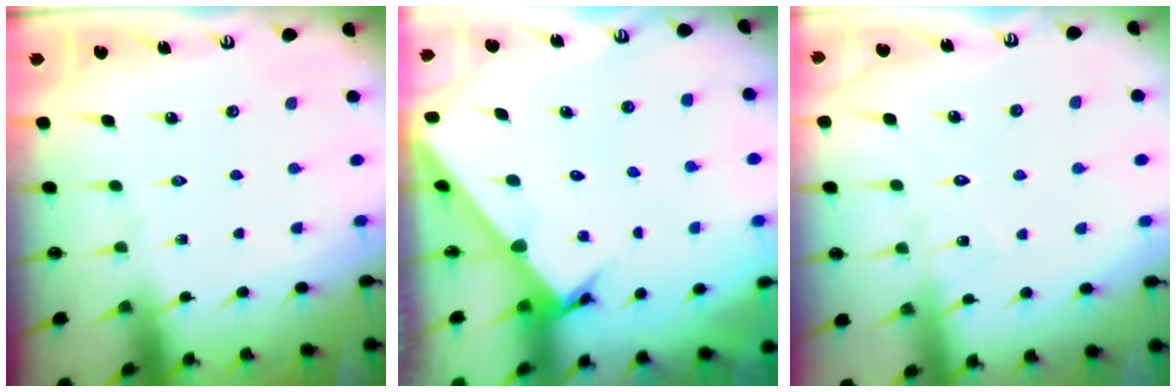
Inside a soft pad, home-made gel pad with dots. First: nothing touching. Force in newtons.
{"total": 2.9, "press": 2.9, "slide": 0.2}
{"total": 7.5, "press": 7.5, "slide": 0.5}